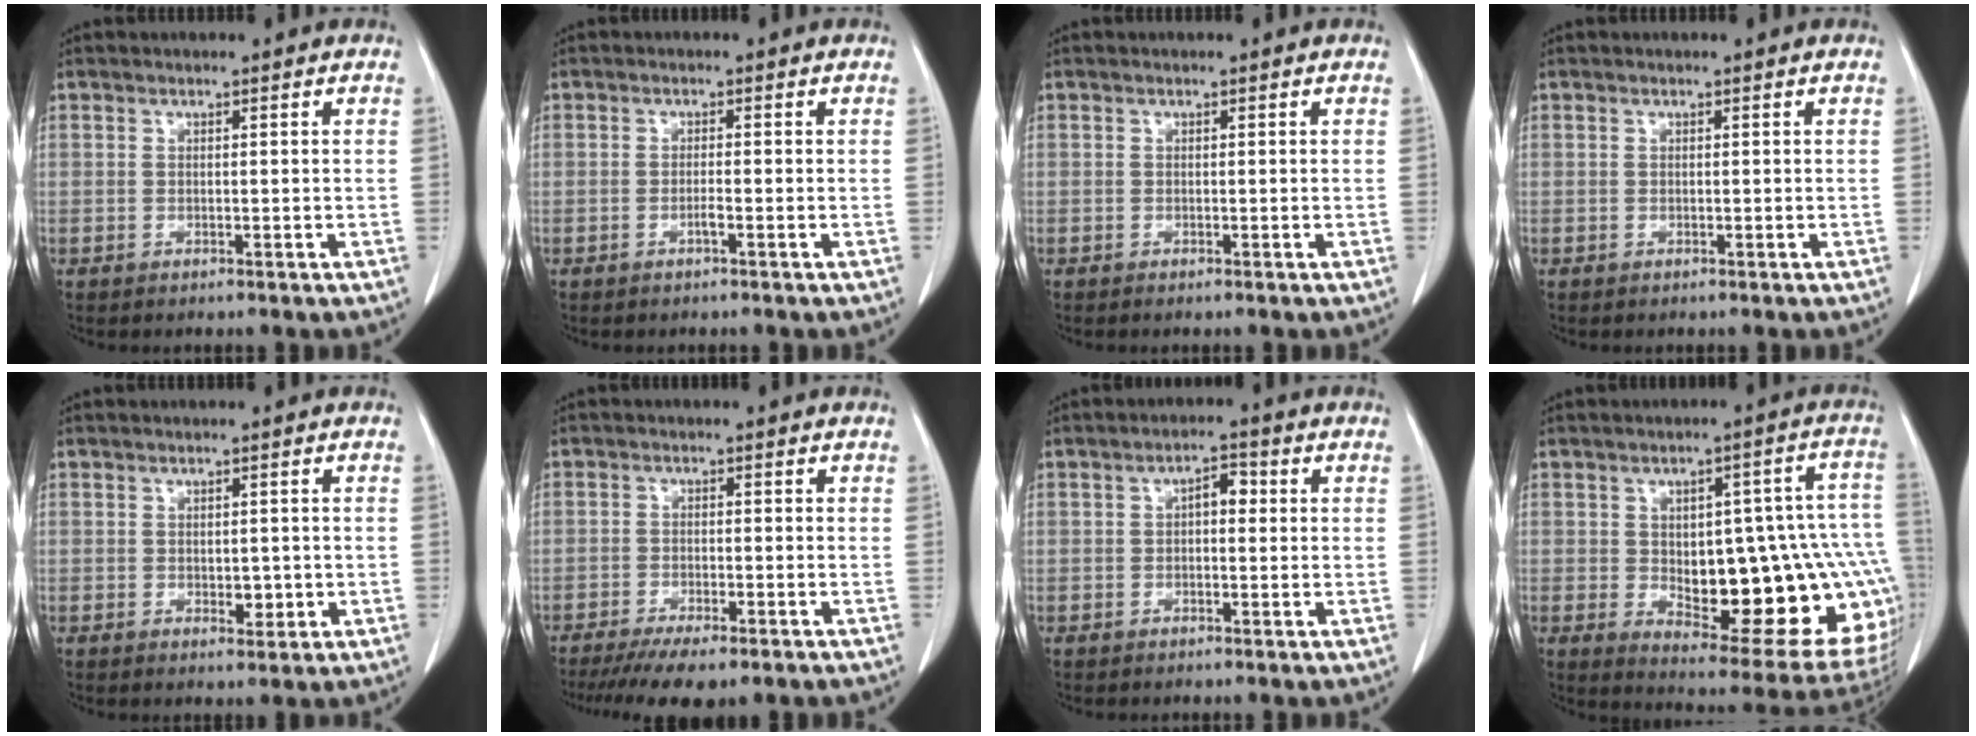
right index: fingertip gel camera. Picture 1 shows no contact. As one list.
[{"total": 1.1, "force": [-0.7, -0.1, 0.9], "torque": [-0.019, 0.001, -0.012]}, {"total": 0.0}, {"total": 0.0}, {"total": 2.4, "force": [-0.5, 1.4, 1.8], "torque": [-0.022, 0.000, -0.001]}, {"total": 8.6, "force": [-6.5, 2.3, 5.0], "torque": [-0.072, -0.012, -0.101]}, {"total": 3.1, "force": [0.3, 1.5, 2.7], "torque": [-0.040, 0.014, 0.002]}, {"total": 24.7, "force": [-3.7, 8.3, 23.0], "torque": [-0.219, 0.025, -0.022]}]